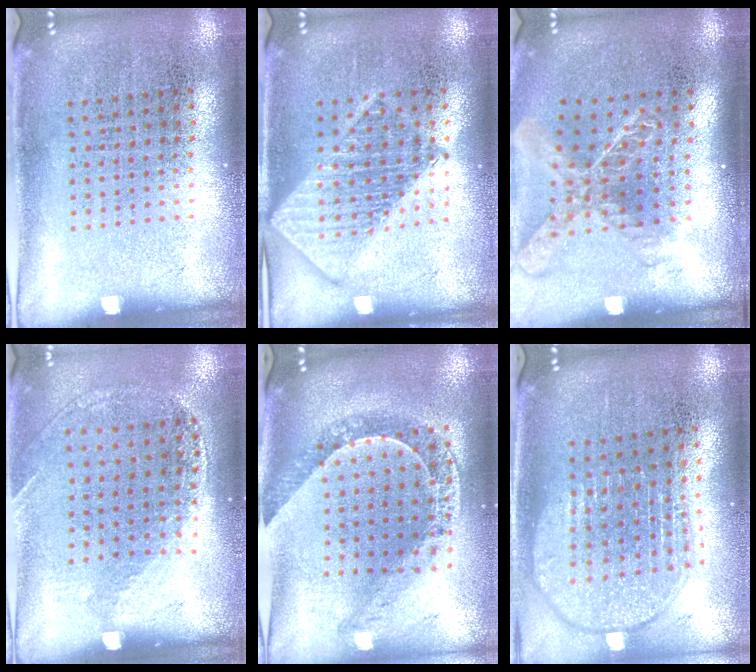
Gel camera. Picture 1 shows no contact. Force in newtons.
{"total": 2.0, "press": 2.0, "slide": 0.2}
{"total": 2.0, "press": 1.5, "slide": 1.3}
{"total": 1.2, "press": 1.1, "slide": 0.5}
{"total": 1.1, "press": 1.1, "slide": 0.2}
{"total": 1.8, "press": 1.5, "slide": 1.0}